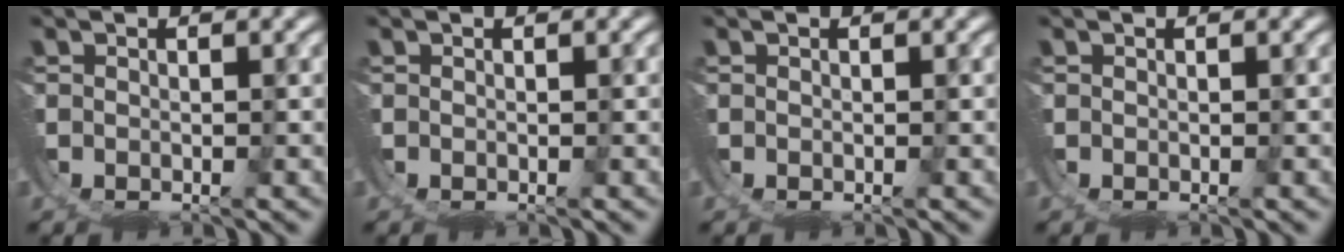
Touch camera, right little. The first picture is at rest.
{"total": 0.0}
{"total": 0.0}
{"total": 0.0}